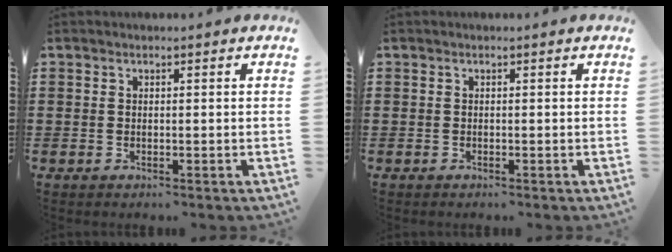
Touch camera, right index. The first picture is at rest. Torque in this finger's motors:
{"motor_torque": [-0.12, -0.08, -0.03, 0.00]}